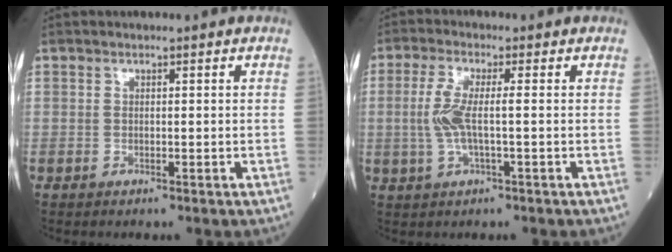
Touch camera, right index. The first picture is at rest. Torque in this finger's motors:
{"motor_torque": [1.13, 0.06, 0.60, 0.20]}